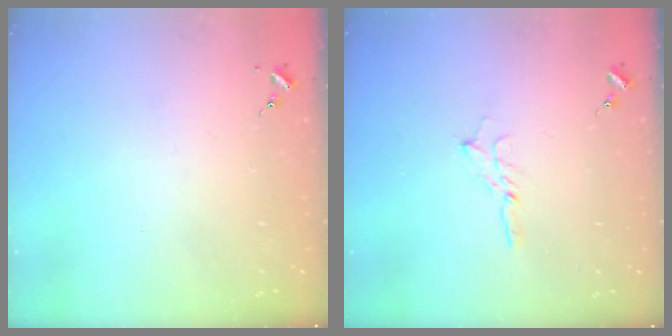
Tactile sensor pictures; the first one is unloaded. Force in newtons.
{"total": 2.9, "press": 2.9, "slide": 0.2}